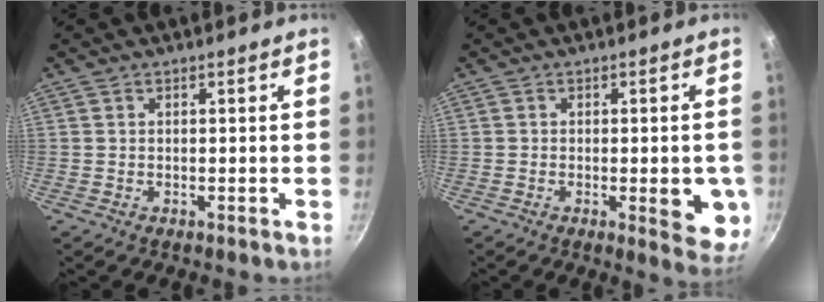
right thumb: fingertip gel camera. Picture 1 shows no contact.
{"total": 8.6, "force": [-1.8, 3.2, 7.8], "torque": [-0.069, -0.002, -0.020]}